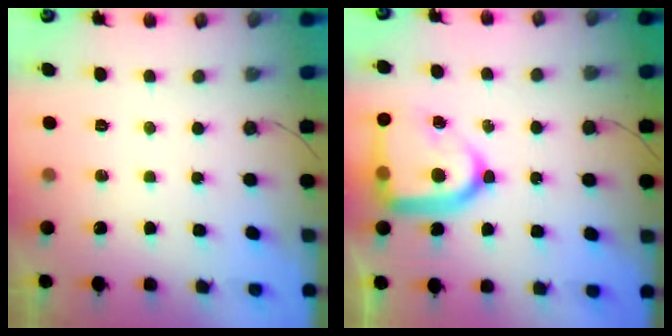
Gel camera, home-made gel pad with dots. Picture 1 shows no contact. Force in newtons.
{"total": 17.7, "press": 17.6, "slide": 1.4}